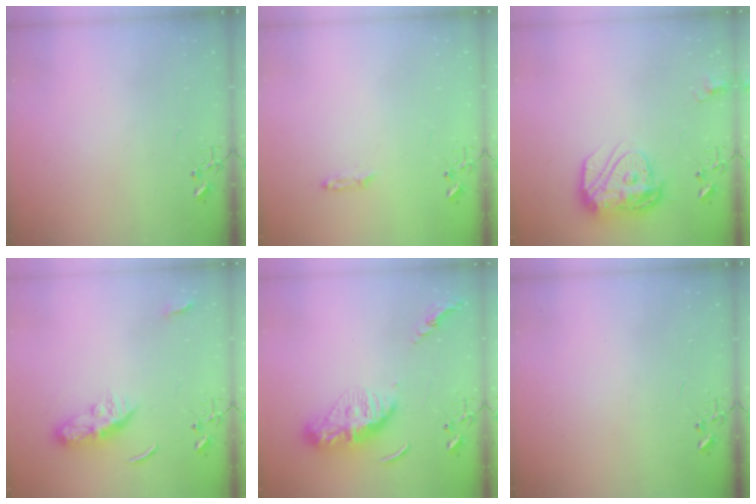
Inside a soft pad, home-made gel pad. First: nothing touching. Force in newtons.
{"total": 3.2, "press": 3.2, "slide": 0.4}
{"total": 15.0, "press": 14.9, "slide": 1.1}
{"total": 8.7, "press": 8.7, "slide": 0.4}
{"total": 13.0, "press": 13.0, "slide": 1.2}
{"total": 0.0}